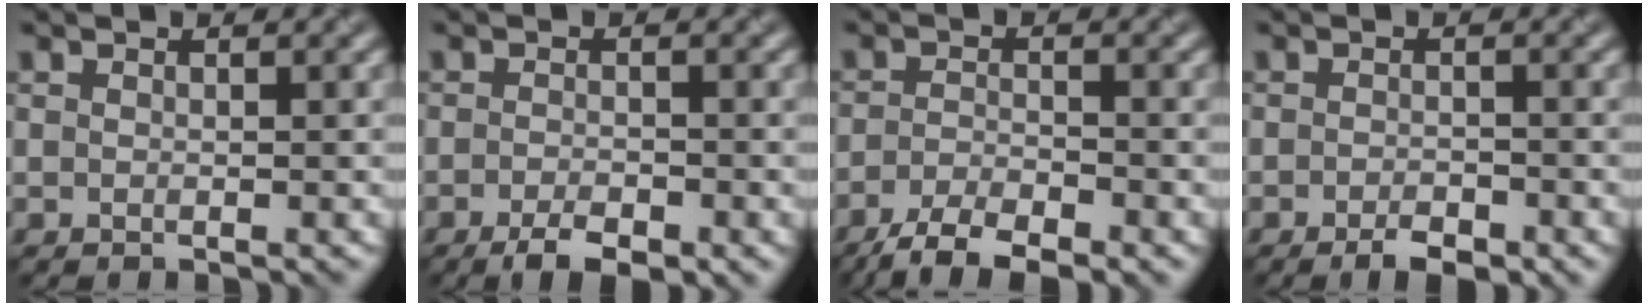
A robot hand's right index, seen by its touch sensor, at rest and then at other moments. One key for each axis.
{"total": 3.4, "fx": -2.0, "fy": 1.2, "fz": 2.5, "tx": -0.043, "ty": -0.004, "tz": -0.035}
{"total": 5.1, "fx": -3.9, "fy": 1.3, "fz": 3.1, "tx": -0.056, "ty": -0.008, "tz": -0.074}
{"total": 2.3, "fx": -1.5, "fy": 0.8, "fz": 1.6, "tx": -0.025, "ty": -0.002, "tz": -0.026}